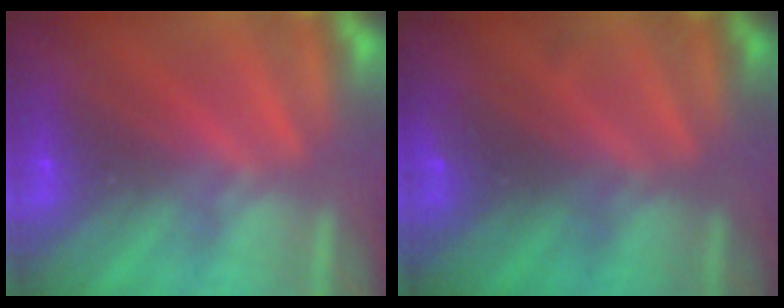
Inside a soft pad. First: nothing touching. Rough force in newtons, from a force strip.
{"total": 1.2}